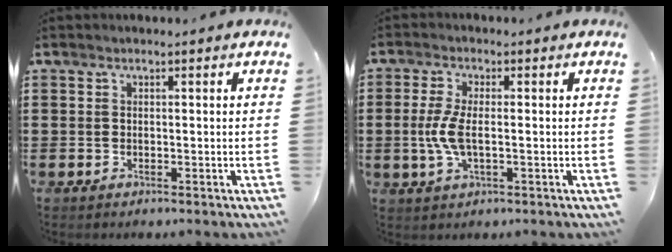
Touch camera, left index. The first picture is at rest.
{"total": 5.0, "force": [-0.4, 1.9, 4.6], "torque": [-0.117, -0.008, -0.017]}